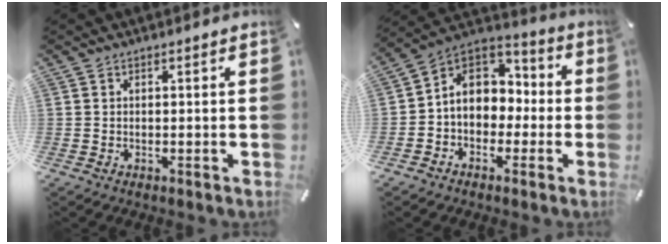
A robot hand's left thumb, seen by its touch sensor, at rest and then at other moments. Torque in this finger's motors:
{"motor_torque": [0.71, 1.34, 0.73, 0.60, 0.35]}